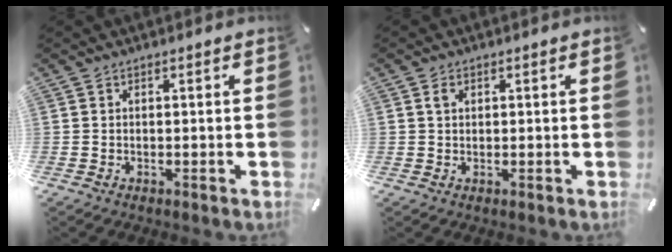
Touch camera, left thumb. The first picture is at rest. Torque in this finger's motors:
{"motor_torque": [0.16, 0.37, -0.03, -0.02, 0.00]}